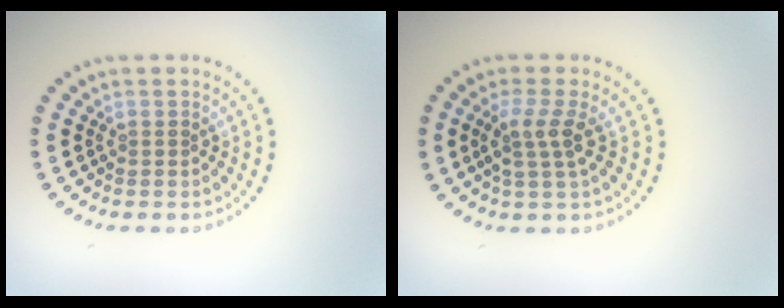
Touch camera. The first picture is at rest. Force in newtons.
{"total": 2.6, "press": 2.0, "slide": 1.7}